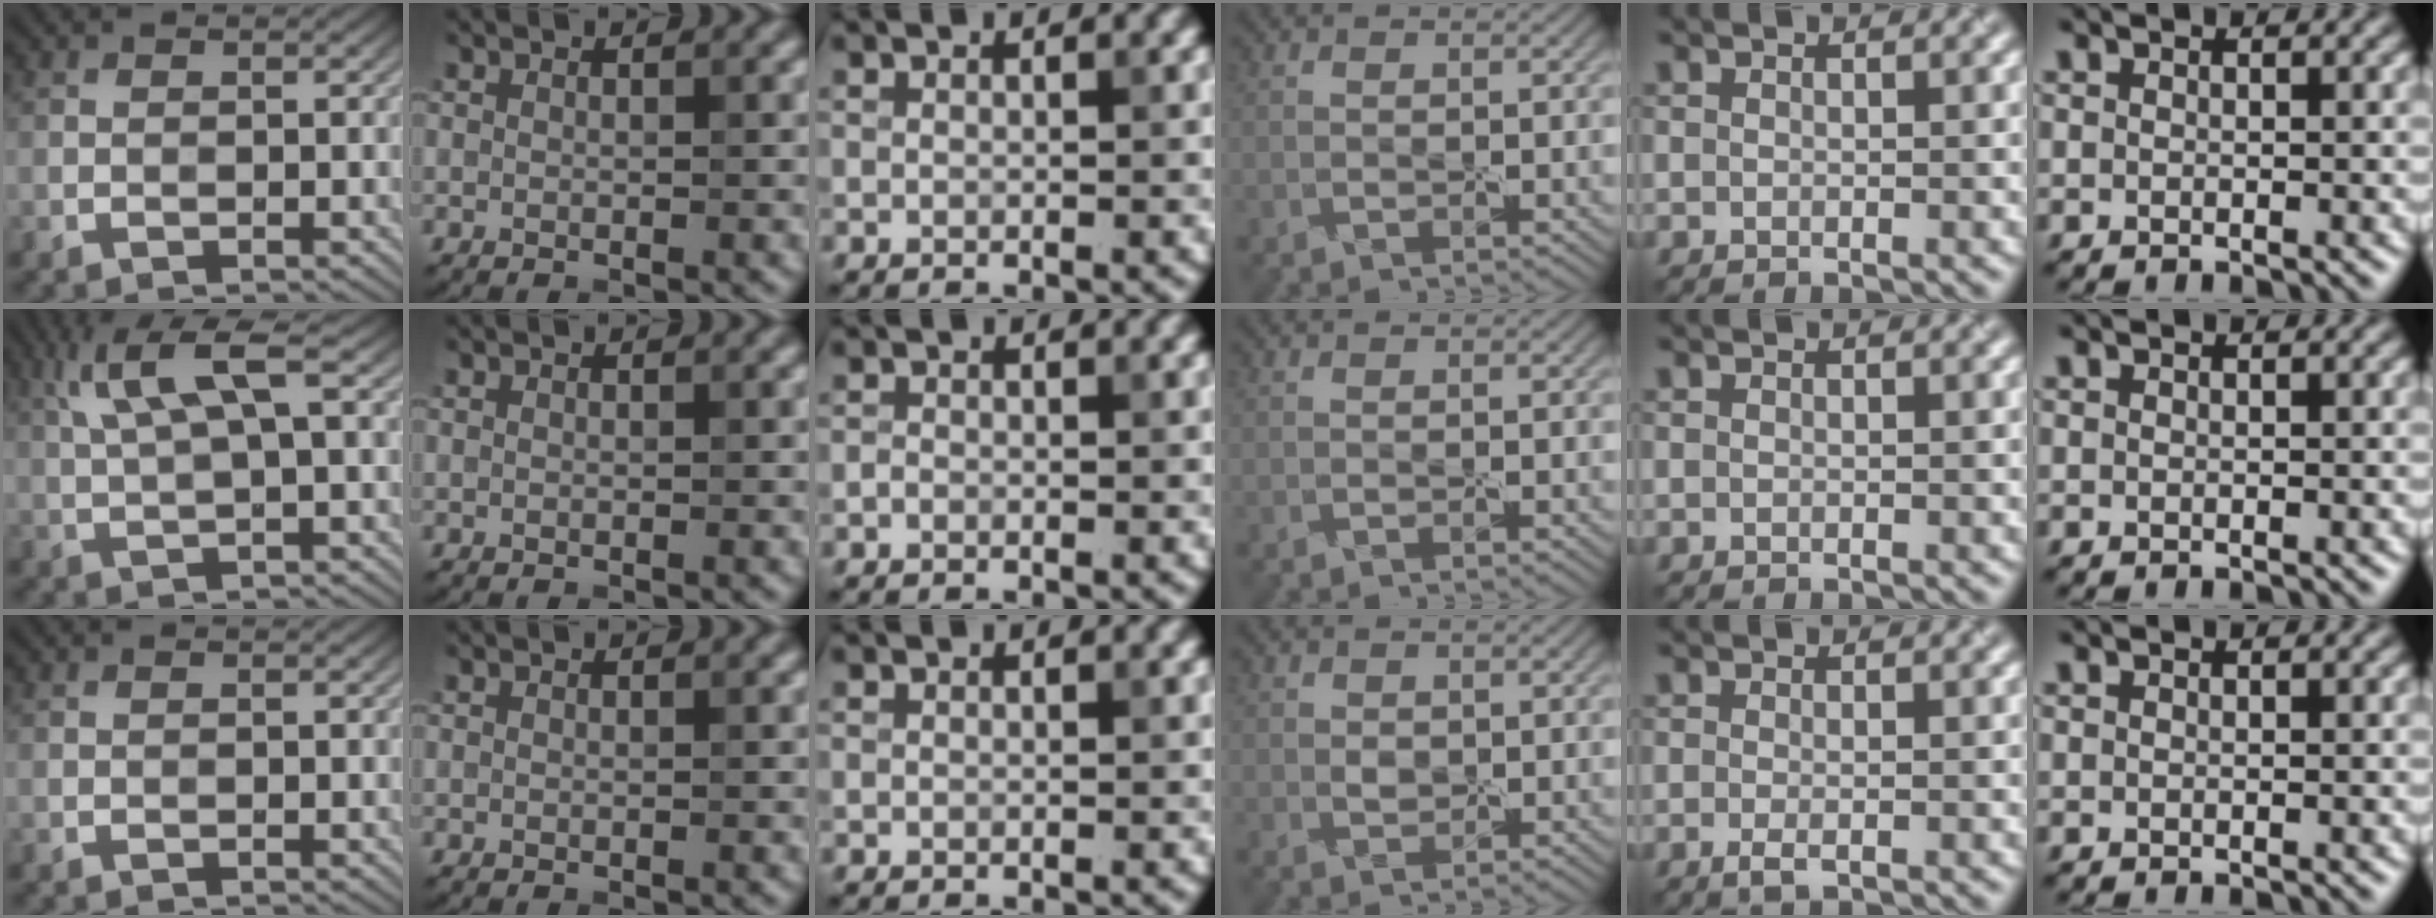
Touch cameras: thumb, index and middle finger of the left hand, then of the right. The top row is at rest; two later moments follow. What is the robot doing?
{"motion": "peel", "object": "small bumper sticker"}